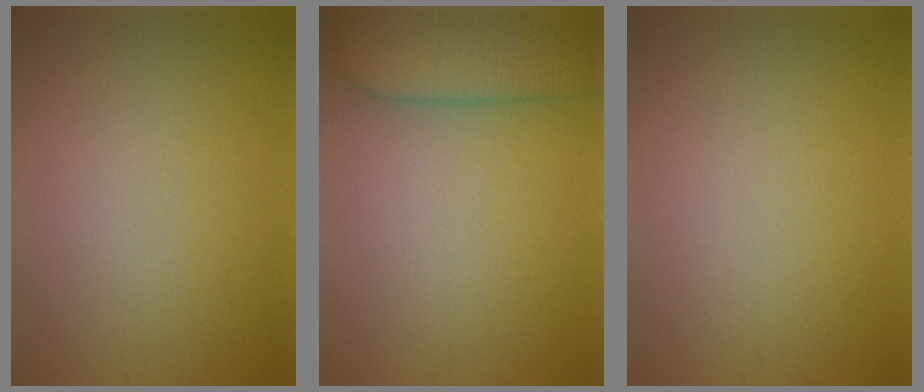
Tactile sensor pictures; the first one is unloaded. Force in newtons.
{"total": 7.7, "press": 7.7, "slide": 0.7}
{"total": 0.0}